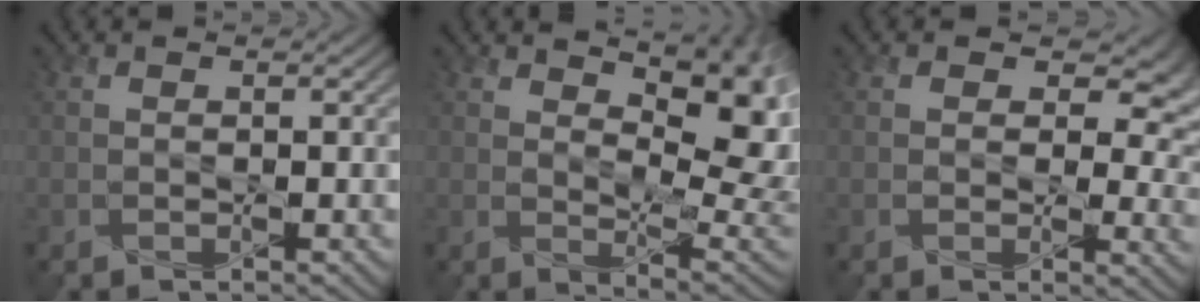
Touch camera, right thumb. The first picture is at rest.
{"total": 12.1, "force": [5.0, 5.8, 9.4], "torque": [-0.126, 0.003, 0.078]}
{"total": 6.3, "force": [1.7, 4.2, 4.3], "torque": [-0.056, -0.011, 0.014]}